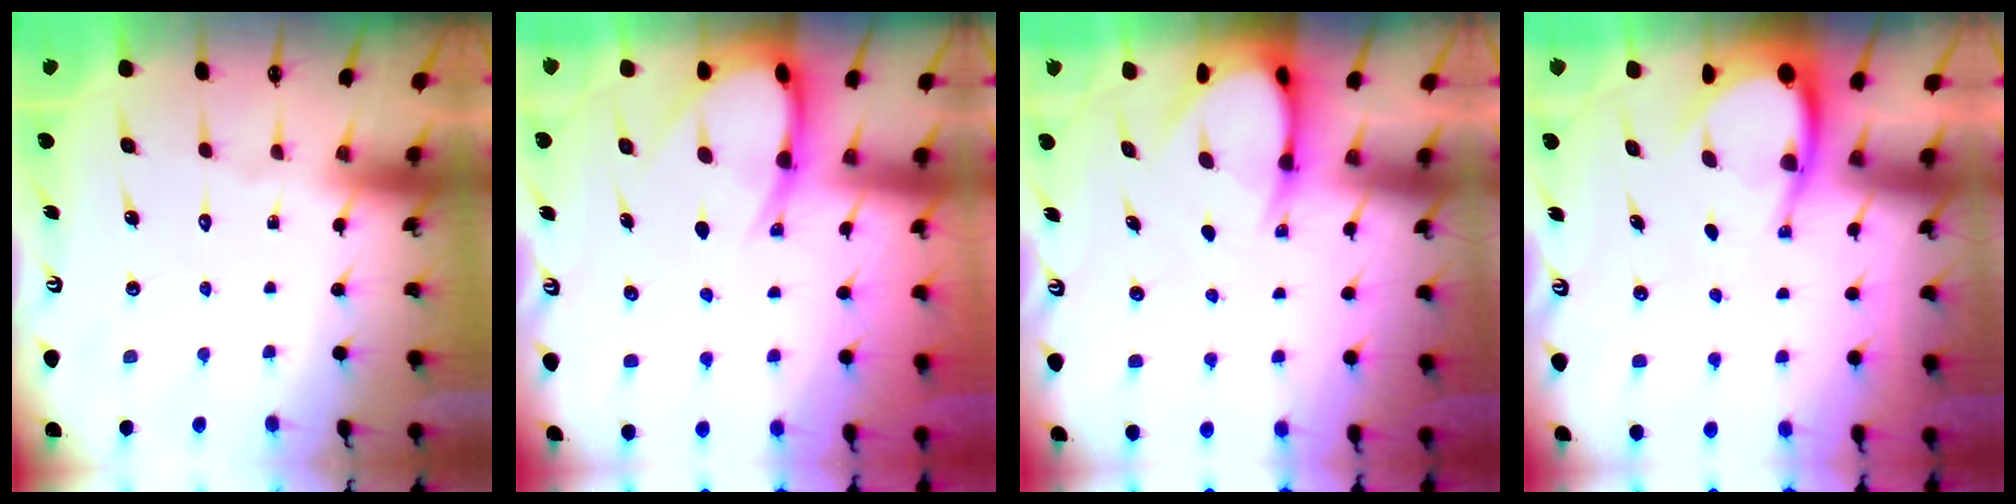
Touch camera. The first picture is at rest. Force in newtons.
{"total": 8.3, "press": 8.2, "slide": 0.9}
{"total": 5.3, "press": 5.3, "slide": 0.7}
{"total": 5.2, "press": 5.2, "slide": 0.4}